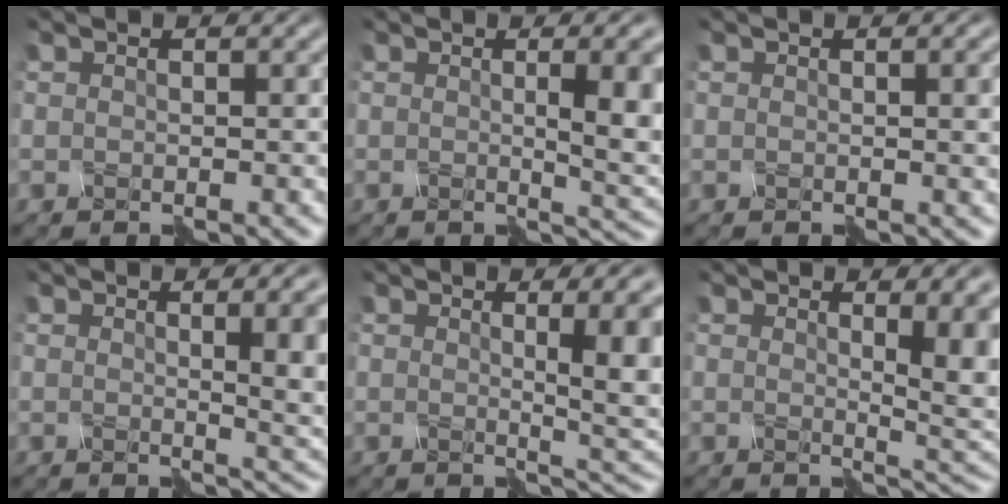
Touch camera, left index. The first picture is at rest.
{"total": 4.9, "force": [0.0, 0.7, 4.8], "torque": [-0.056, -0.005, 0.001]}
{"total": 1.5, "force": [0.5, -0.1, 1.4], "torque": [-0.015, 0.001, 0.009]}
{"total": 4.4, "force": [0.7, 1.0, 4.3], "torque": [-0.047, -0.006, 0.012]}
{"total": 4.7, "force": [0.6, 0.7, 4.6], "torque": [-0.060, -0.008, 0.010]}
{"total": 5.4, "force": [1.3, 1.7, 5.0], "torque": [-0.048, -0.005, 0.024]}